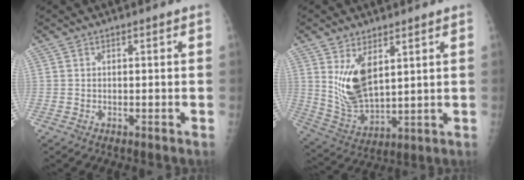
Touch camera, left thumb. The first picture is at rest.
{"total": 11.0, "force": [4.2, 5.6, 8.5], "torque": [-0.145, -0.031, 0.098]}